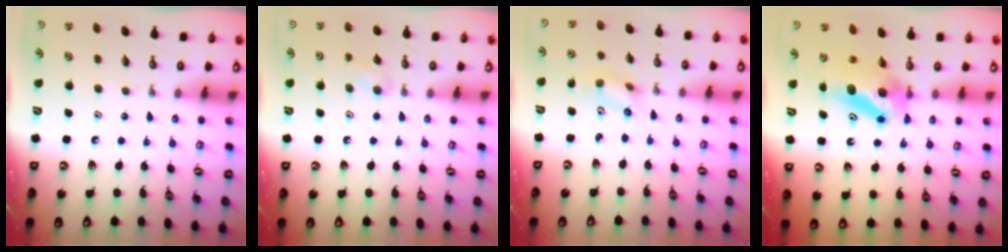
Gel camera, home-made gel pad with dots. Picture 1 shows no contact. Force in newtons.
{"total": 10.4, "press": 6.7, "slide": 7.9}
{"total": 2.8, "press": 2.6, "slide": 1.1}
{"total": 6.5, "press": 6.4, "slide": 1.3}